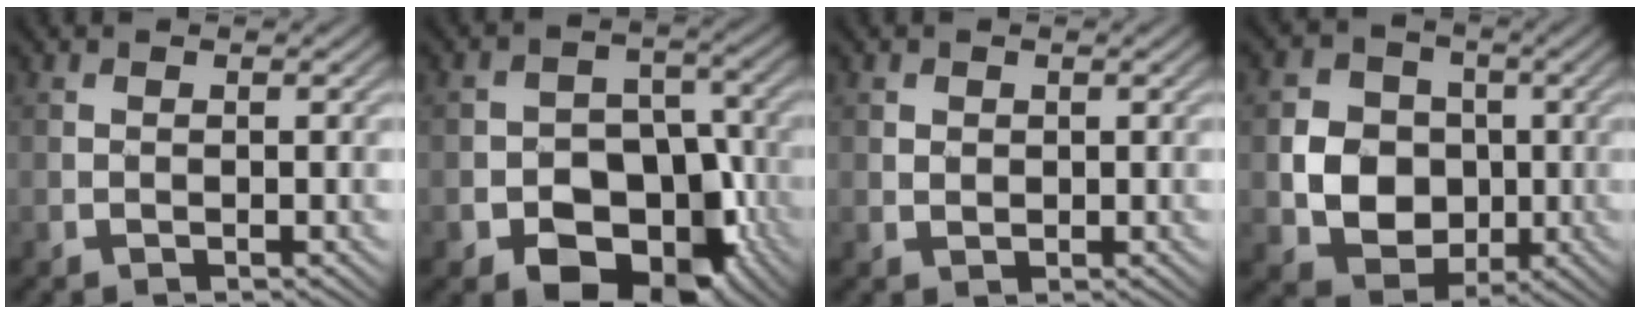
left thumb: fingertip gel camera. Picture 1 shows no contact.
{"total": 12.9, "force": [-5.9, 9.1, 6.9], "torque": [-0.087, -0.011, -0.115]}
{"total": 1.1, "force": [0.4, 1.0, 0.4], "torque": [-0.008, -0.004, 0.008]}
{"total": 8.7, "force": [-0.7, 7.5, 4.4], "torque": [-0.103, -0.010, -0.029]}